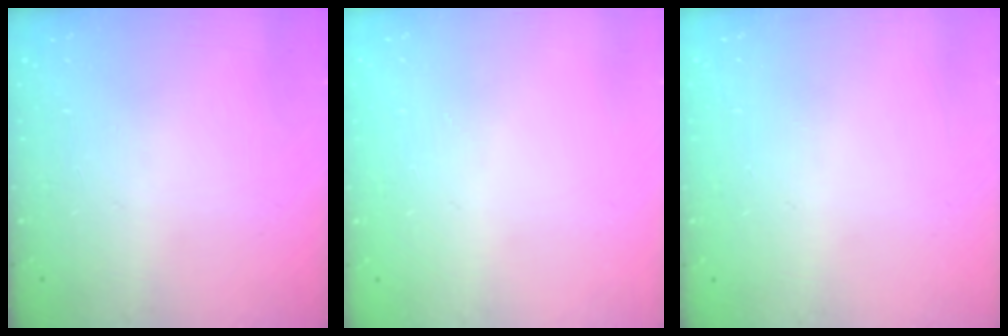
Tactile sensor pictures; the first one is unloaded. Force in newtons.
{"total": 0.0}
{"total": 0.0}